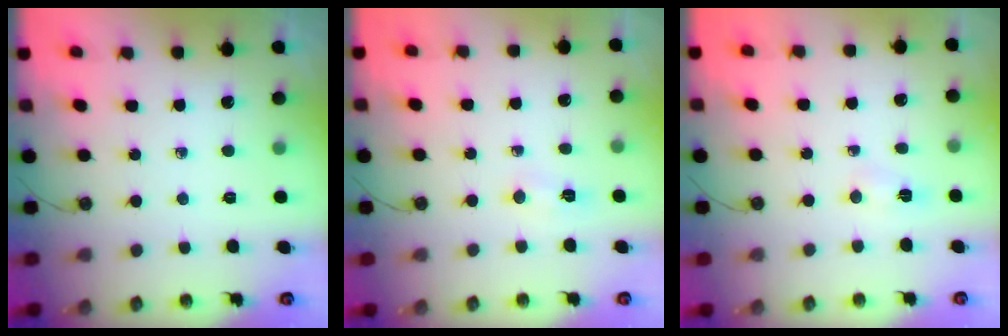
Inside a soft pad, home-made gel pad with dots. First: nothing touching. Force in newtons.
{"total": 4.1, "press": 3.7, "slide": 1.8}
{"total": 2.9, "press": 2.9, "slide": 0.4}